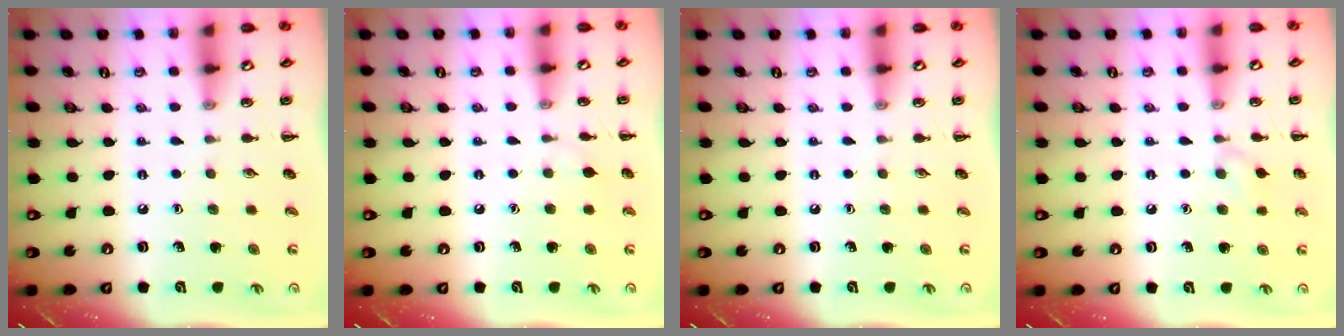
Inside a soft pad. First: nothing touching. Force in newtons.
{"total": 3.9, "press": 3.6, "slide": 1.5}
{"total": 0.0}
{"total": 4.8, "press": 4.4, "slide": 1.8}